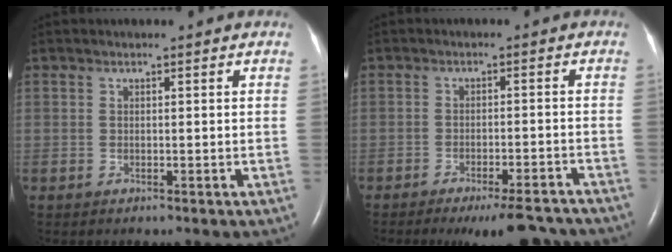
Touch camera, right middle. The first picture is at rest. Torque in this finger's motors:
{"motor_torque": [-0.05, -0.20, 0.26, 0.08]}